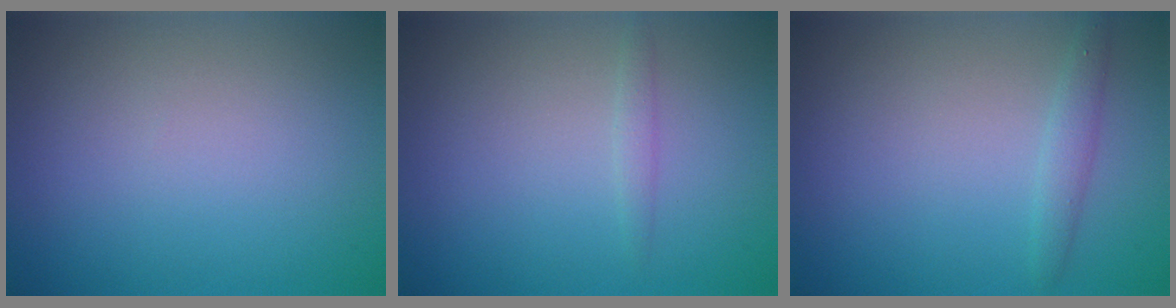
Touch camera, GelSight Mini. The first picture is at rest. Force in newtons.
{"total": 0.8, "press": 0.8, "slide": 0.0}
{"total": 1.5, "press": 1.5, "slide": 0.0}